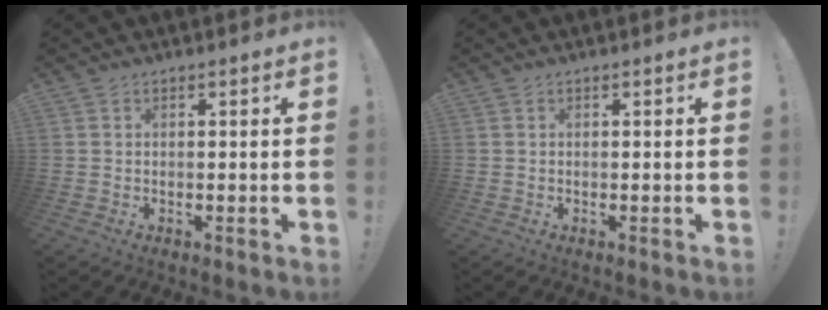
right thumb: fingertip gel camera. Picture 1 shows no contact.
{"total": 0.0}